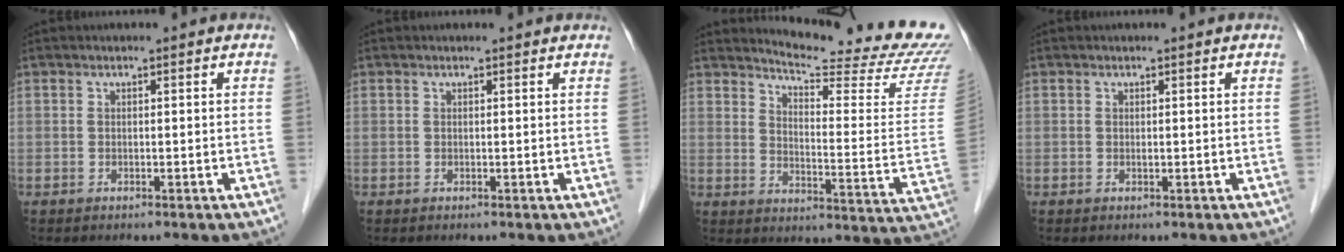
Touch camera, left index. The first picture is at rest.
{"total": 1.7, "force": [1.6, 0.2, 0.2], "torque": [-0.012, 0.004, 0.013]}
{"total": 19.8, "force": [19.0, -0.4, 5.6], "torque": [-0.090, -0.129, 0.225]}
{"total": 0.6, "force": [0.5, 0.0, 0.4], "torque": [-0.009, 0.002, 0.008]}